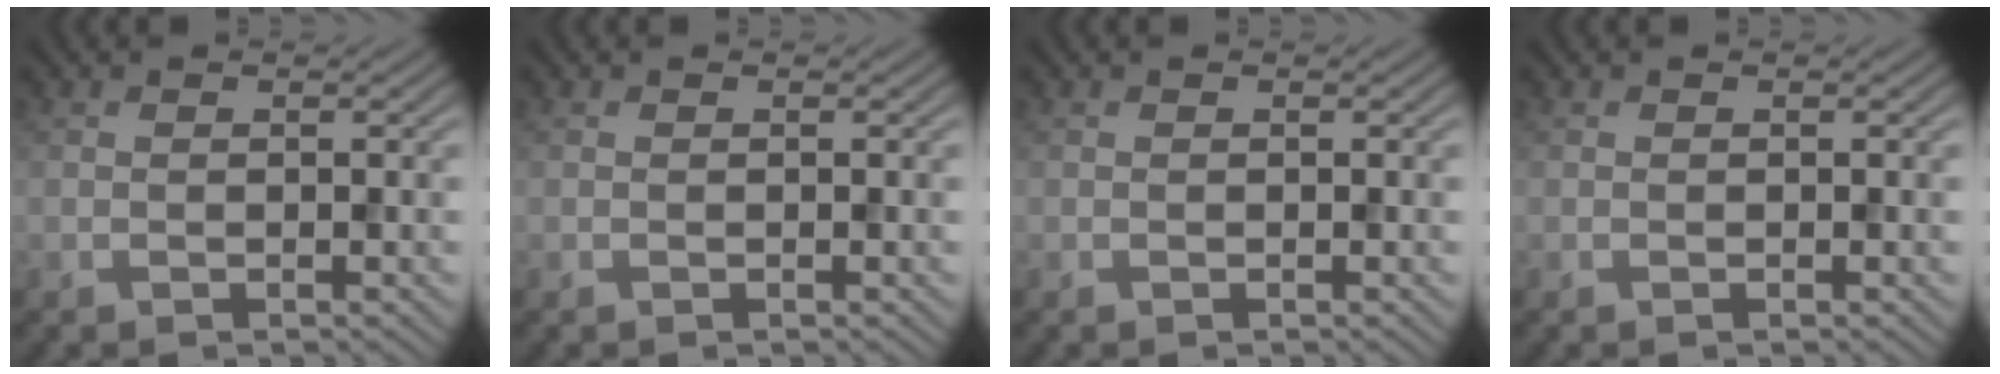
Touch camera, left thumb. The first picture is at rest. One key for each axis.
{"total": 0.0}
{"total": 0.0}
{"total": 0.0}